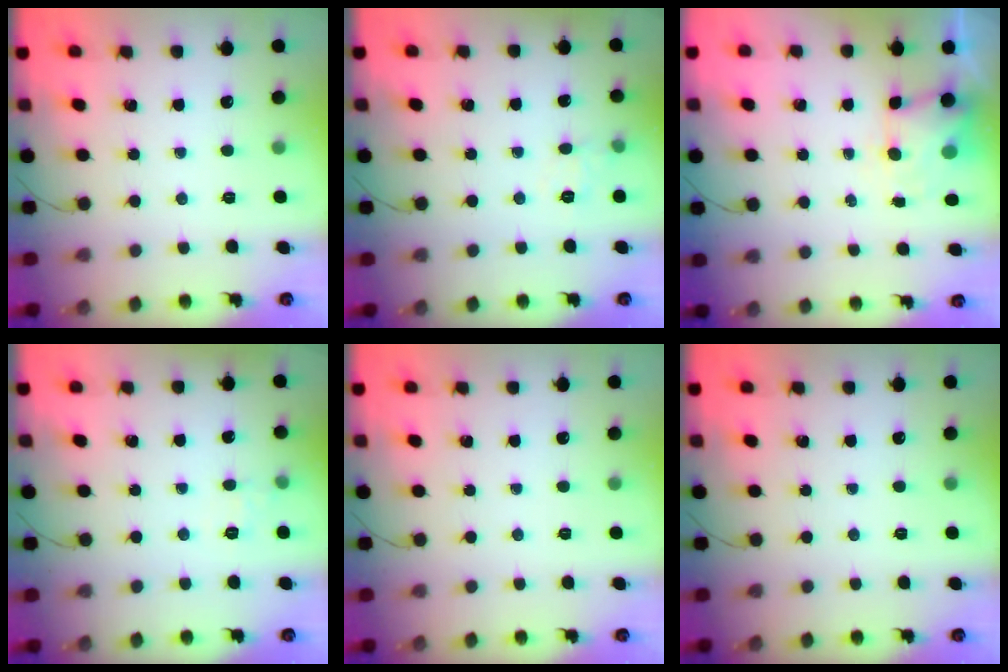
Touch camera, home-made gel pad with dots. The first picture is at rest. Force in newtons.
{"total": 6.1, "press": 5.9, "slide": 1.4}
{"total": 4.0, "press": 4.0, "slide": 0.7}
{"total": 5.2, "press": 5.0, "slide": 1.2}
{"total": 0.0}
{"total": 0.0}